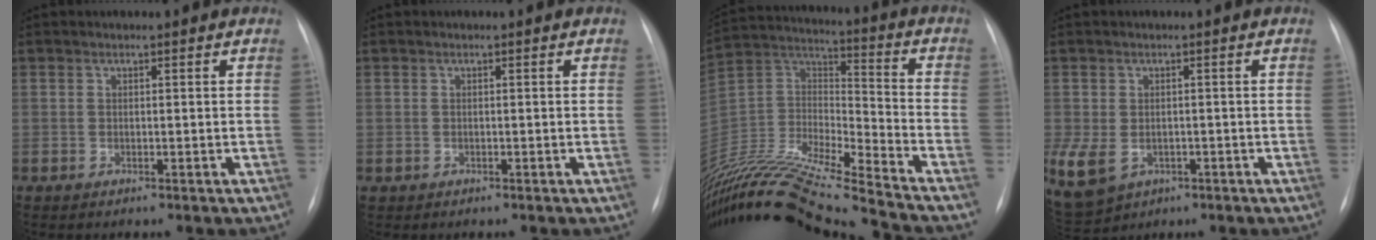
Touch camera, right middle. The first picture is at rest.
{"total": 0.0}
{"total": 23.1, "force": [-21.0, -0.7, 9.5], "torque": [-0.204, -0.012, -0.372]}
{"total": 18.1, "force": [-6.9, 14.2, 8.9], "torque": [-0.283, -0.025, -0.088]}